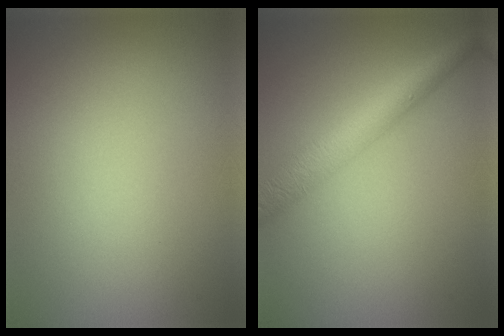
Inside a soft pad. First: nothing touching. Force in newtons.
{"total": 4.2, "press": 4.2, "slide": 0.1}